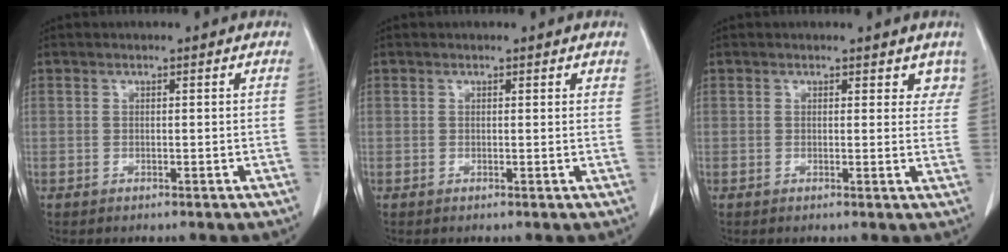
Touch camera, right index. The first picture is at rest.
{"total": 0.9, "force": [0.8, 0.2, 0.3], "torque": [-0.001, 0.000, 0.004]}
{"total": 3.6, "force": [3.0, 1.8, 0.9], "torque": [0.017, -0.006, 0.019]}